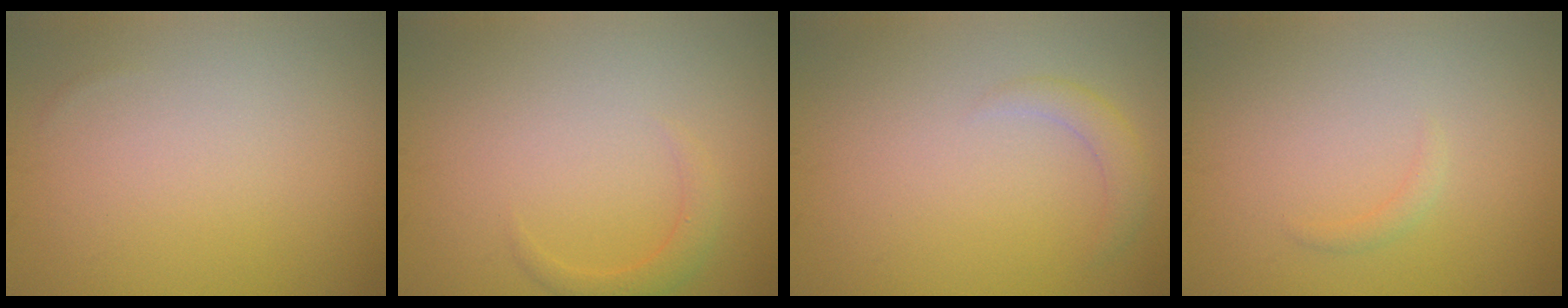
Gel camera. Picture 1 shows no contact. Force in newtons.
{"total": 1.5, "press": 1.5, "slide": 0.1}
{"total": 1.6, "press": 1.6, "slide": 0.1}
{"total": 0.7, "press": 0.7, "slide": 0.1}